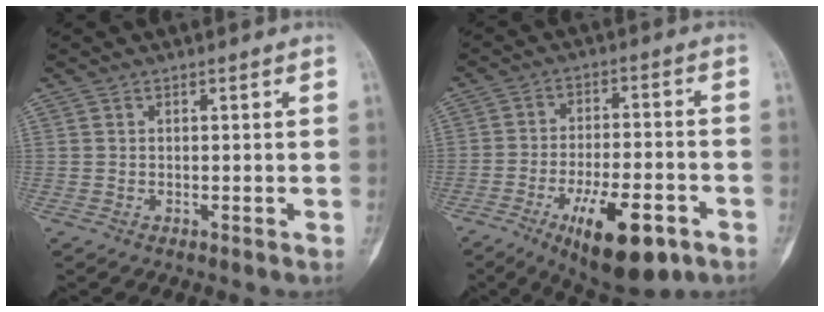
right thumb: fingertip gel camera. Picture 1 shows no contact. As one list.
[{"total": 15.4, "force": [-7.7, 6.0, 11.9], "torque": [-0.180, 0.027, -0.110]}]